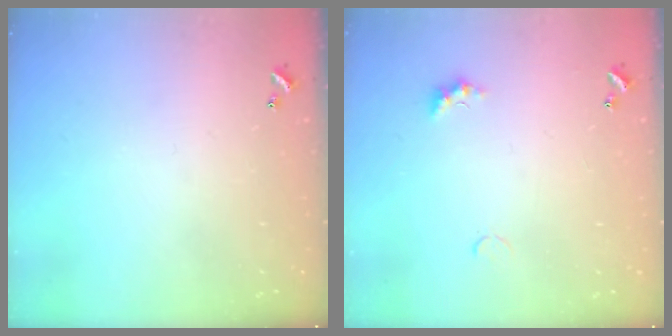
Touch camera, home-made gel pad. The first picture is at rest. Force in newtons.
{"total": 2.6, "press": 2.5, "slide": 0.7}